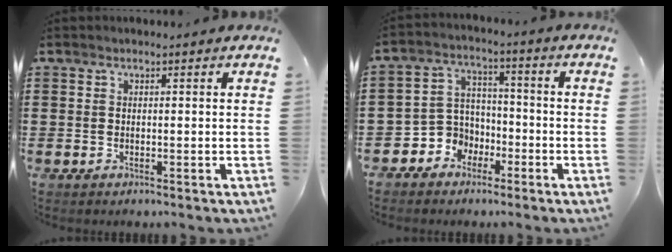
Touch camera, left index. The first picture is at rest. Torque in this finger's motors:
{"motor_torque": [0.53, 0.53, 0.18, 0.02]}